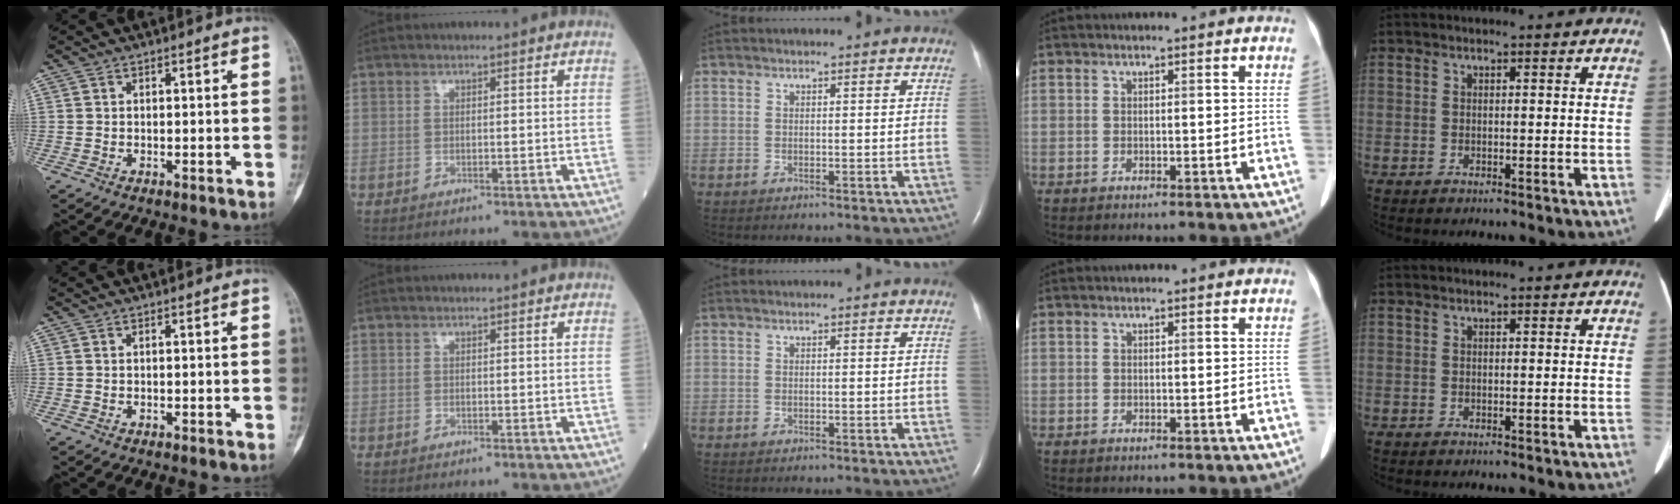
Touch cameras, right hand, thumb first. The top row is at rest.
{}